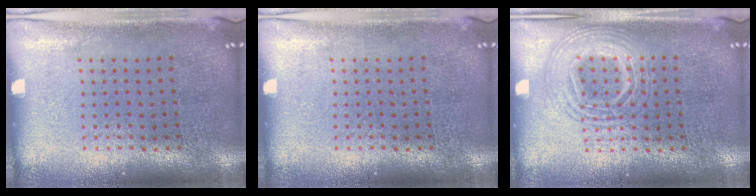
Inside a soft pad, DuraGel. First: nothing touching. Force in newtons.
{"total": 0.0}
{"total": 2.8, "press": 2.8, "slide": 0.4}